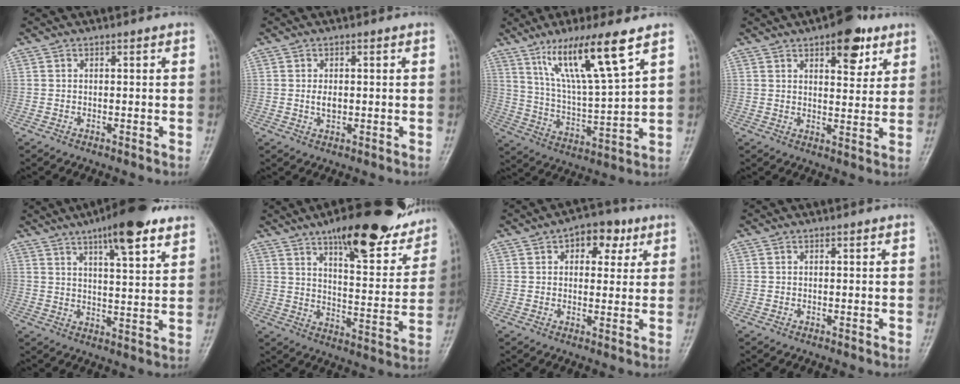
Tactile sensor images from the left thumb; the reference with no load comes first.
{"total": 2.3, "force": [0.1, 1.4, 1.8], "torque": [-0.030, -0.002, 0.003]}
{"total": 14.4, "force": [8.4, 1.6, 11.6], "torque": [-0.209, -0.041, 0.163]}
{"total": 9.2, "force": [5.2, 4.2, 6.3], "torque": [-0.058, -0.022, 0.069]}
{"total": 13.5, "force": [8.7, 3.3, 9.9], "torque": [-0.125, -0.035, 0.126]}
{"total": 21.0, "force": [14.3, 6.7, 13.9], "torque": [-0.148, -0.060, 0.205]}
{"total": 7.5, "force": [3.4, 4.8, 4.8], "torque": [-0.025, -0.003, 0.038]}
{"total": 0.0}